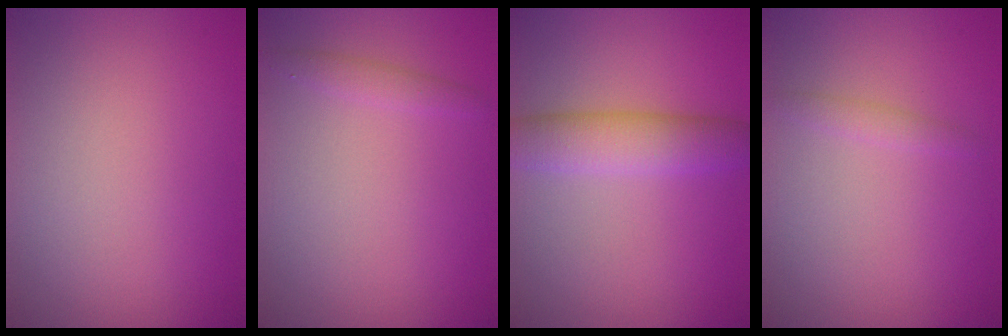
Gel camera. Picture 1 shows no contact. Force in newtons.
{"total": 1.1, "press": 1.1, "slide": 0.0}
{"total": 4.1, "press": 4.1, "slide": 0.1}
{"total": 1.0, "press": 1.0, "slide": 0.1}